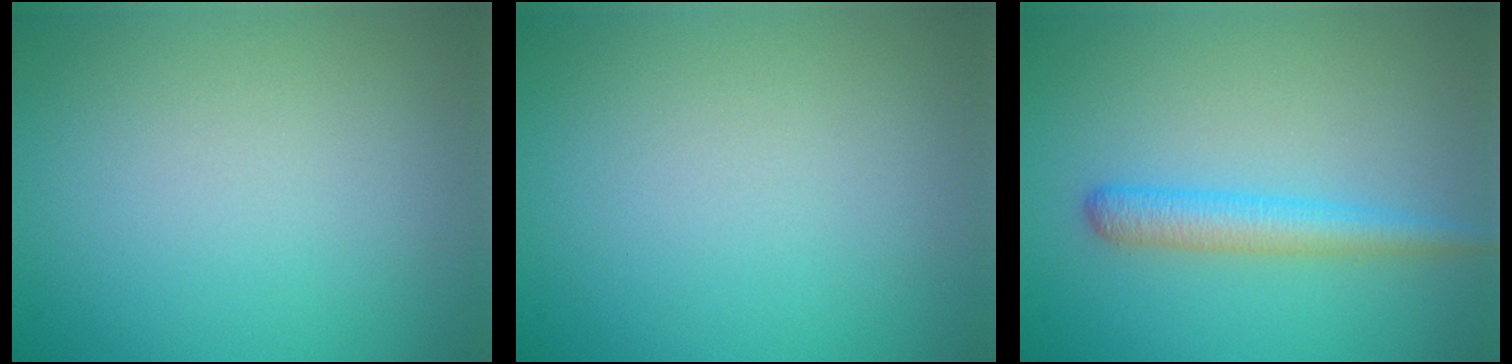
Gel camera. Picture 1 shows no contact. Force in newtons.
{"total": 0.0}
{"total": 2.8, "press": 2.8, "slide": 0.1}